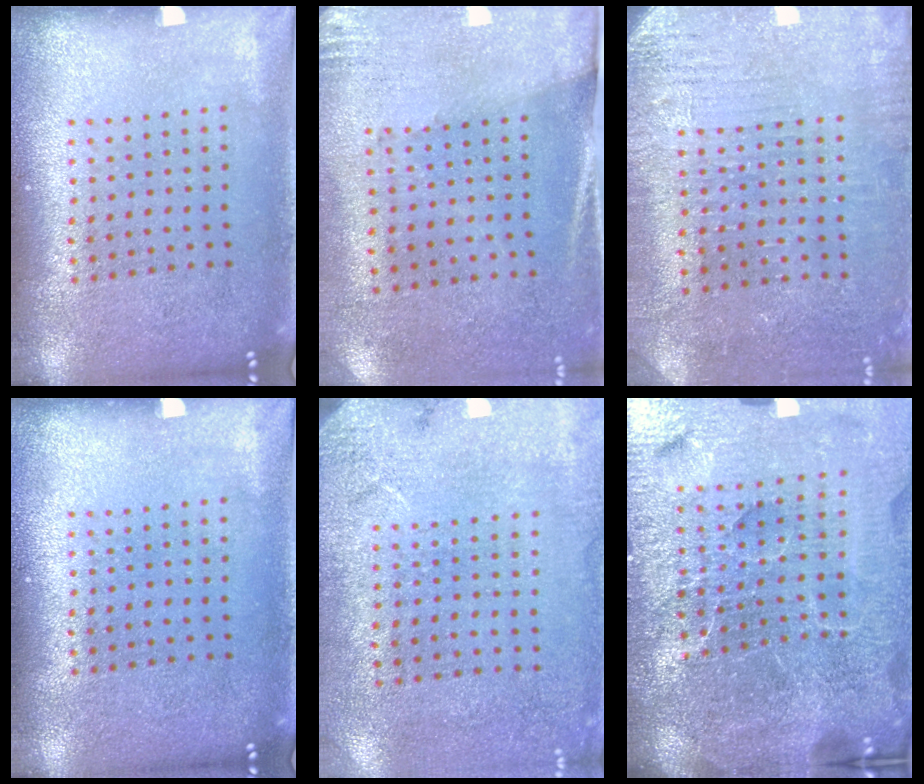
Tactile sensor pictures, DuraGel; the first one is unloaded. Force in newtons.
{"total": 2.7, "press": 2.4, "slide": 1.4}
{"total": 3.0, "press": 2.8, "slide": 0.8}
{"total": 0.0}
{"total": 2.7, "press": 2.2, "slide": 1.6}
{"total": 7.2, "press": 6.2, "slide": 3.7}